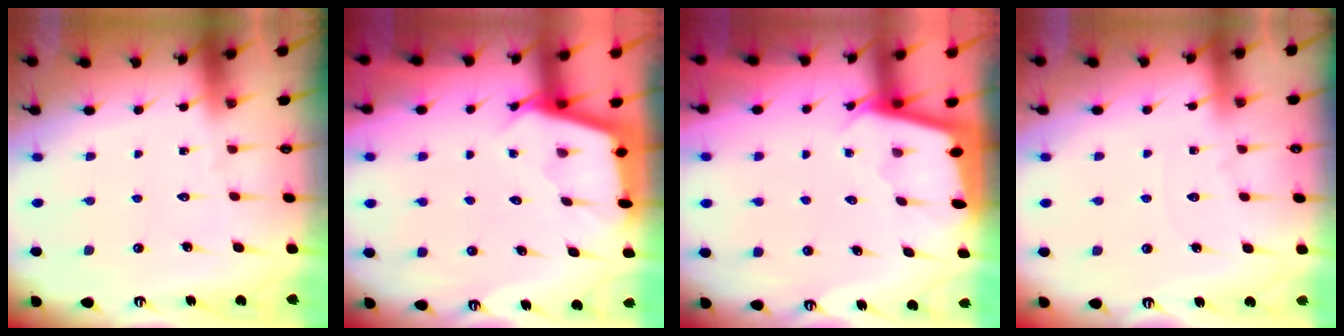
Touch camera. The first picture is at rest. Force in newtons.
{"total": 2.4, "press": 2.4, "slide": 0.1}
{"total": 1.8, "press": 1.8, "slide": 0.1}
{"total": 2.2, "press": 2.2, "slide": 0.3}